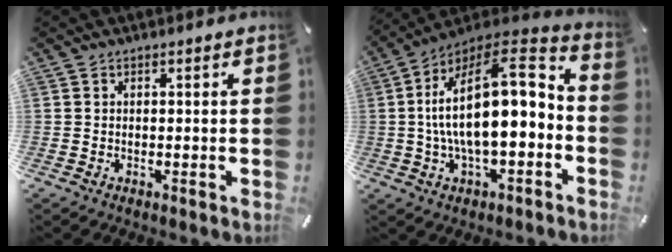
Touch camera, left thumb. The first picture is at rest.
{"total": 18.9, "force": [0.4, 9.2, 16.6], "torque": [-0.281, -0.025, 0.004]}